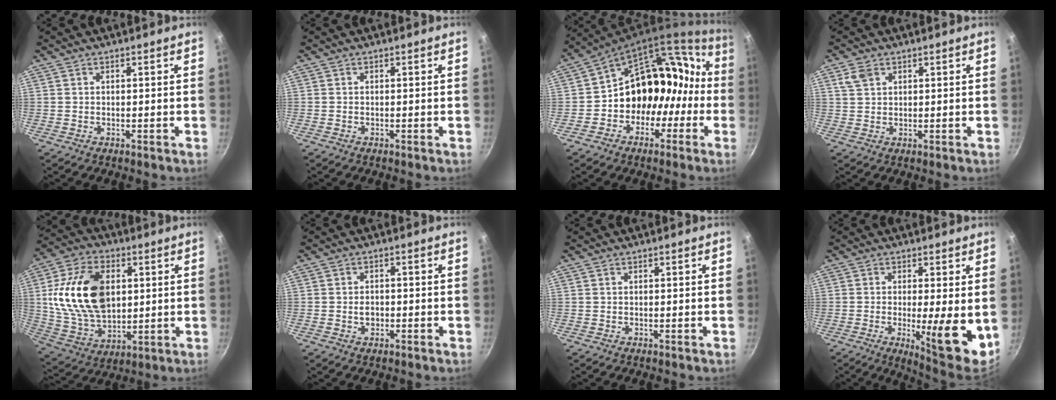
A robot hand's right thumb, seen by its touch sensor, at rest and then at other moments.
{"total": 0.0}
{"total": 17.6, "force": [-4.2, 15.0, 8.1], "torque": [-0.040, 0.111, -0.062]}
{"total": 3.2, "force": [1.6, 2.2, 1.6], "torque": [-0.023, 0.000, 0.034]}
{"total": 20.3, "force": [3.3, 13.3, 14.9], "torque": [-0.258, -0.005, 0.068]}
{"total": 2.3, "force": [-0.7, 1.7, 1.4], "torque": [-0.013, 0.008, -0.011]}
{"total": 0.0}
{"total": 10.6, "force": [-0.7, 2.0, 10.4], "torque": [-0.136, -0.024, -0.006]}